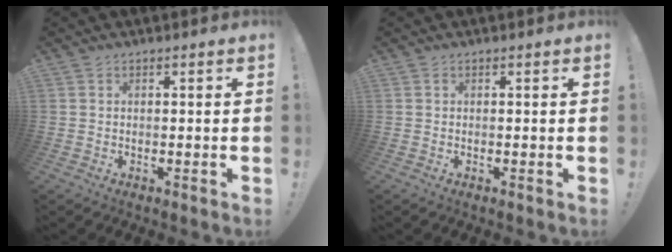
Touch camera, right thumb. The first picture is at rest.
{"total": 0.0}